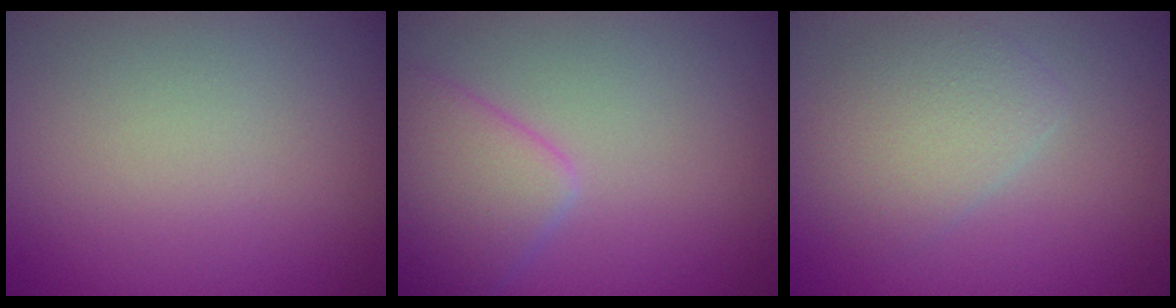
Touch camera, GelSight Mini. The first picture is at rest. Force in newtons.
{"total": 3.9, "press": 3.9, "slide": 0.2}
{"total": 3.1, "press": 3.1, "slide": 0.1}